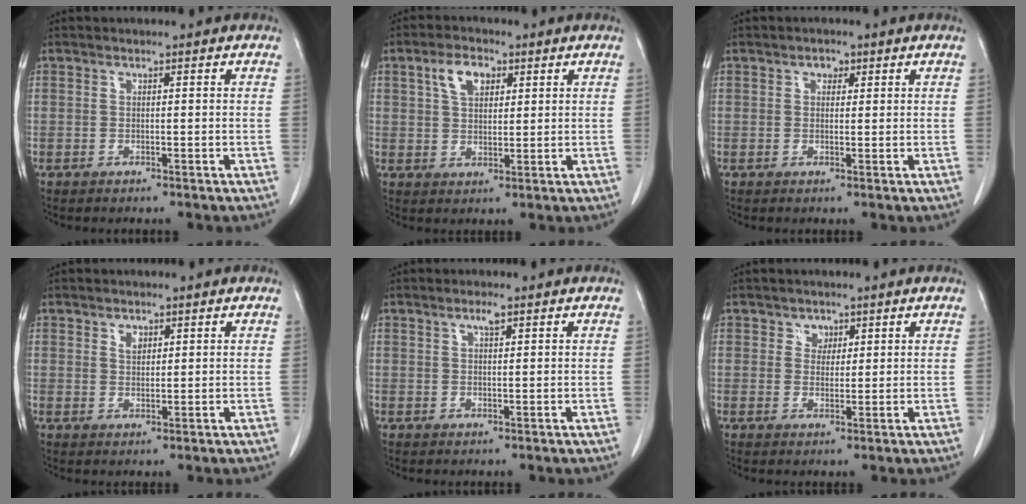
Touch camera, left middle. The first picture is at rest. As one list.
[{"total": 5.0, "force": [2.3, 3.0, 3.3], "torque": [-0.065, 0.012, 0.044]}, {"total": 1.6, "force": [0.8, 1.1, 0.8], "torque": [-0.012, 0.003, 0.011]}, {"total": 1.8, "force": [1.1, 1.2, 0.9], "torque": [-0.016, -0.002, 0.021]}, {"total": 1.6, "force": [1.0, 0.3, 1.2], "torque": [-0.023, 0.001, 0.018]}, {"total": 2.2, "force": [1.3, 1.7, 0.4], "torque": [-0.004, -0.003, 0.019]}]